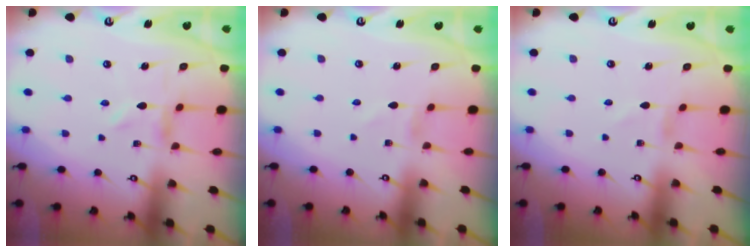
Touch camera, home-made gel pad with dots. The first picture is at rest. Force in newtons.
{"total": 1.2, "press": 1.2, "slide": 0.1}
{"total": 0.0}